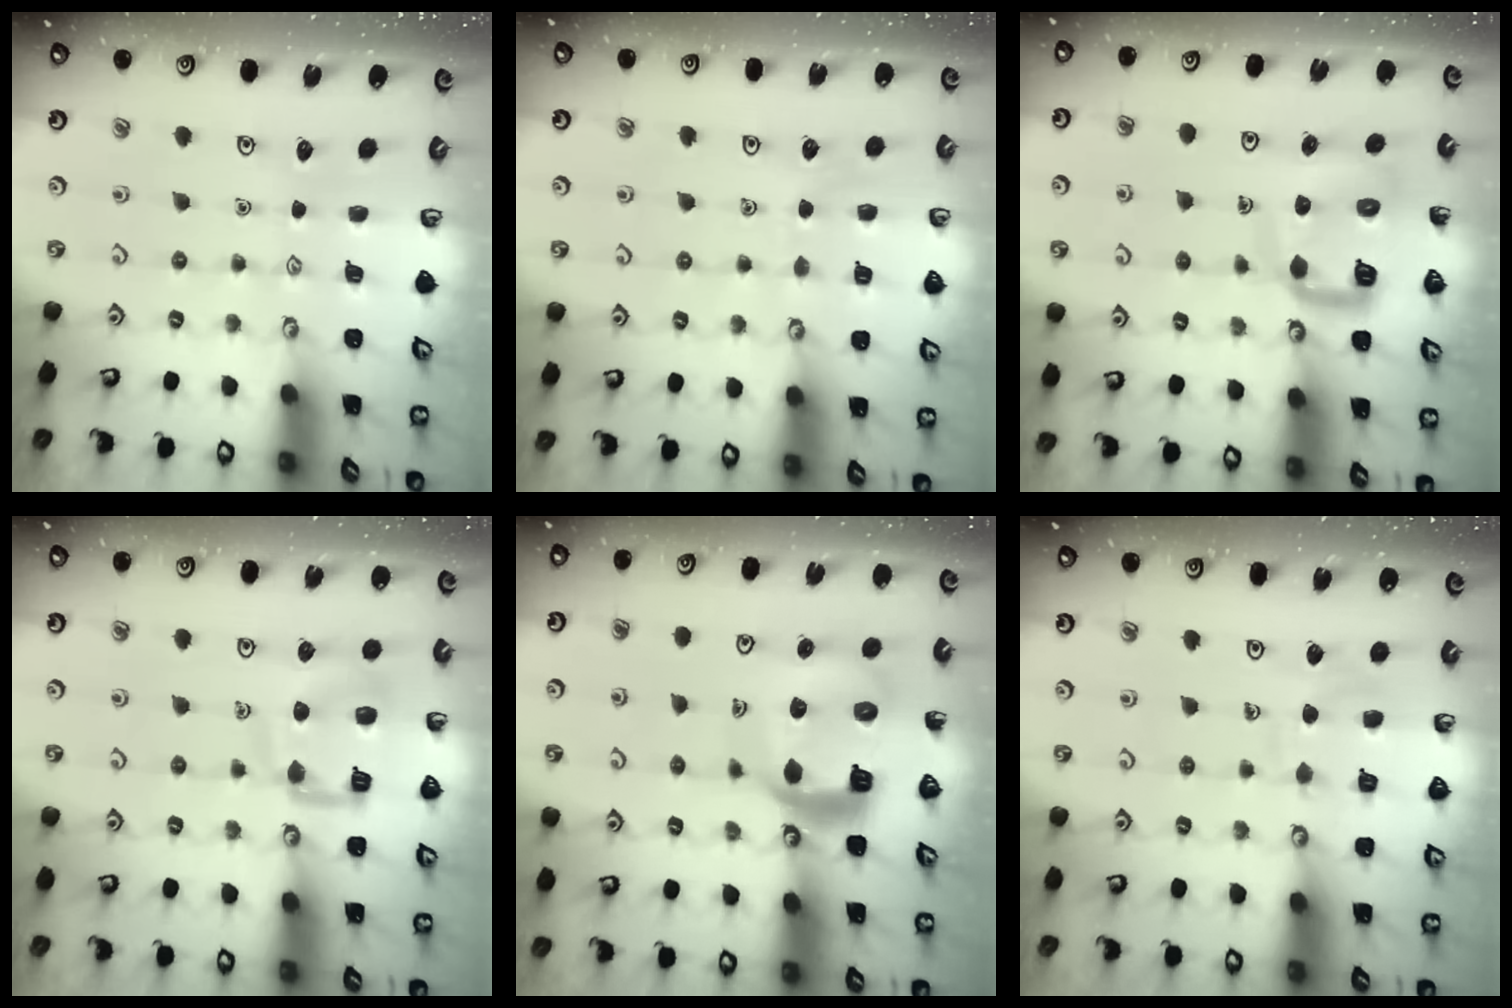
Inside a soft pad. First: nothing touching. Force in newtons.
{"total": 3.9, "press": 3.9, "slide": 0.3}
{"total": 11.3, "press": 11.2, "slide": 1.4}
{"total": 14.2, "press": 14.2, "slide": 1.5}
{"total": 15.7, "press": 15.6, "slide": 1.7}
{"total": 8.4, "press": 8.4, "slide": 0.8}